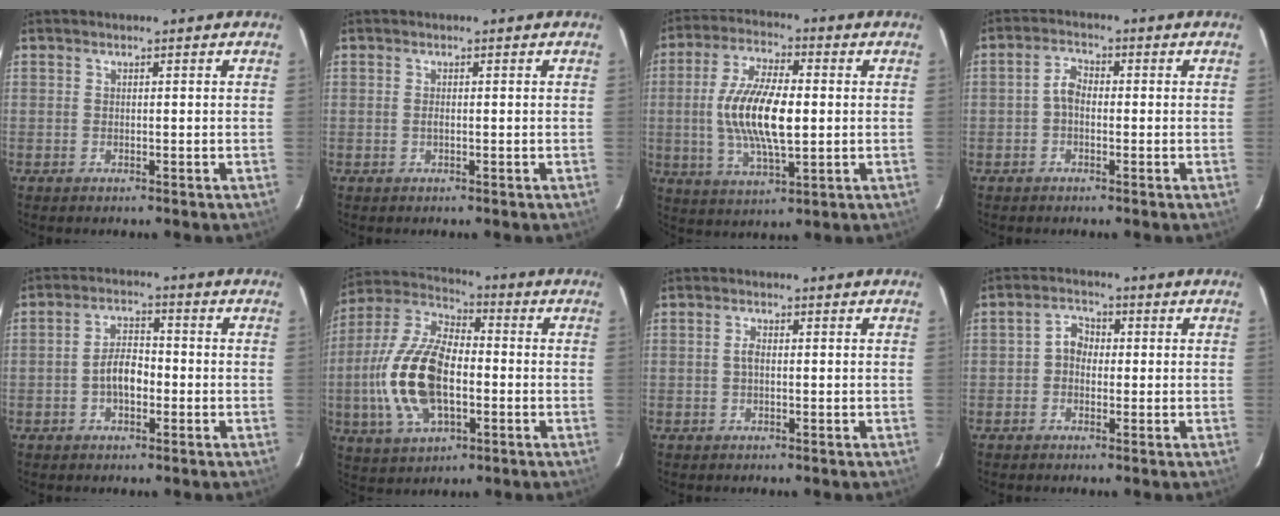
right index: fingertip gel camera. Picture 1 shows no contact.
{"total": 0.6, "force": [-0.2, 0.2, 0.5], "torque": [-0.011, -0.001, -0.005]}
{"total": 13.7, "force": [-0.1, 4.5, 12.9], "torque": [-0.257, 0.000, -0.001]}
{"total": 2.6, "force": [-0.8, 1.6, 1.9], "torque": [-0.038, 0.009, -0.018]}
{"total": 5.1, "force": [-1.6, 2.5, 4.1], "torque": [-0.079, 0.010, -0.027]}
{"total": 18.1, "force": [-3.1, 9.2, 15.3], "torque": [-0.331, 0.003, -0.058]}
{"total": 1.3, "force": [-0.2, 0.4, 1.2], "torque": [-0.025, 0.004, -0.005]}
{"total": 3.2, "force": [-0.5, 2.6, 1.8], "torque": [-0.032, 0.012, -0.013]}